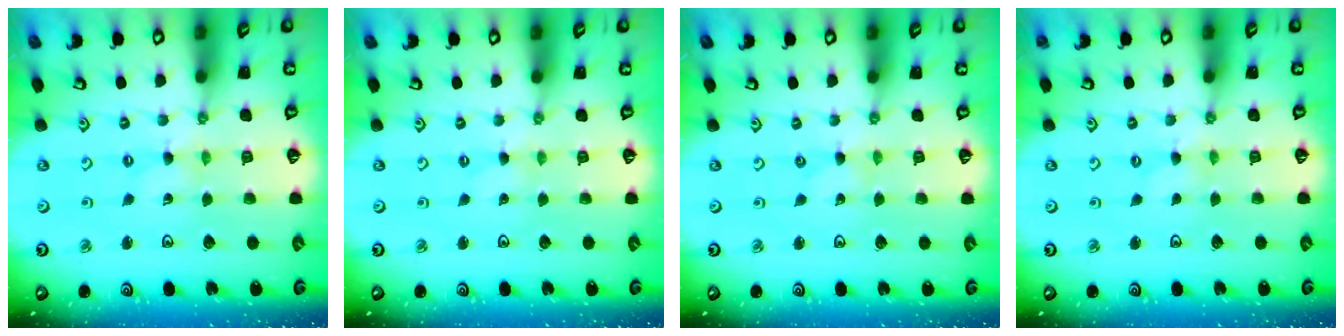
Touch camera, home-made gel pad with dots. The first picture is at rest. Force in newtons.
{"total": 0.0}
{"total": 0.0}
{"total": 0.0}